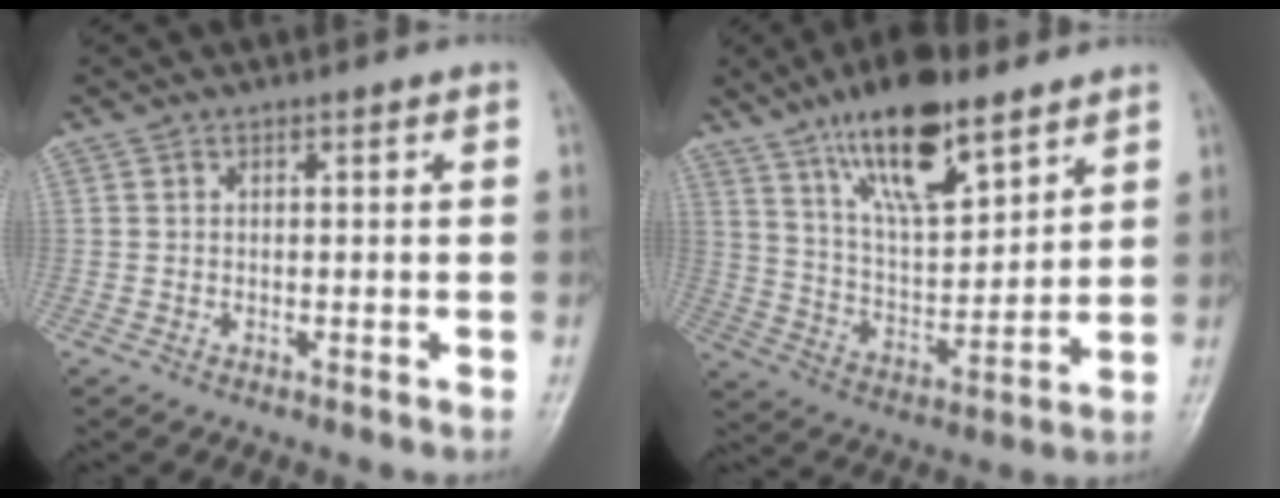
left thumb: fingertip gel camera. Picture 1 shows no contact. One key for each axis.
{"total": 17.5, "fx": 11.1, "fy": 6.4, "fz": 11.9, "tx": -0.175, "ty": -0.055, "tz": 0.206}